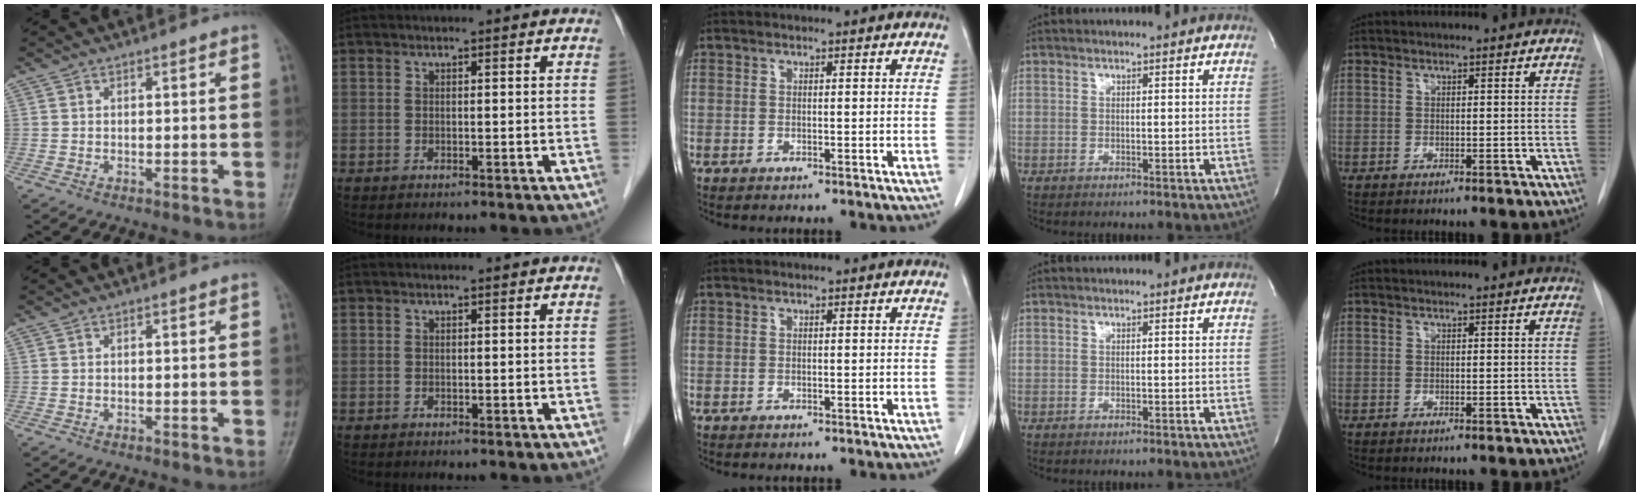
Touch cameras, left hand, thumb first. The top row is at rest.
{}